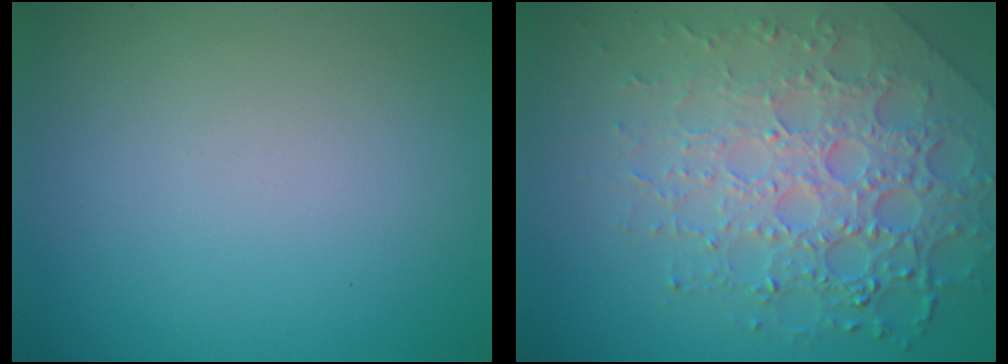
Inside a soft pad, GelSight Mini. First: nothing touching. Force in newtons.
{"total": 7.8, "press": 5.5, "slide": 5.5}